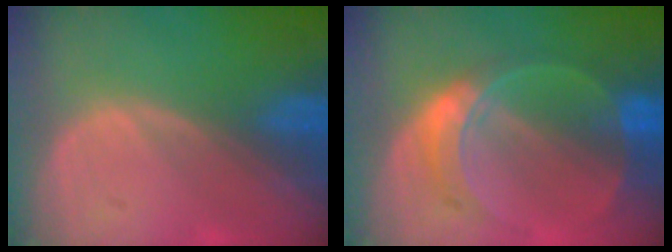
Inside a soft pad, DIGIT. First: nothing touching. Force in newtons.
{"total": 7.2, "press": 6.5, "slide": 3.2}